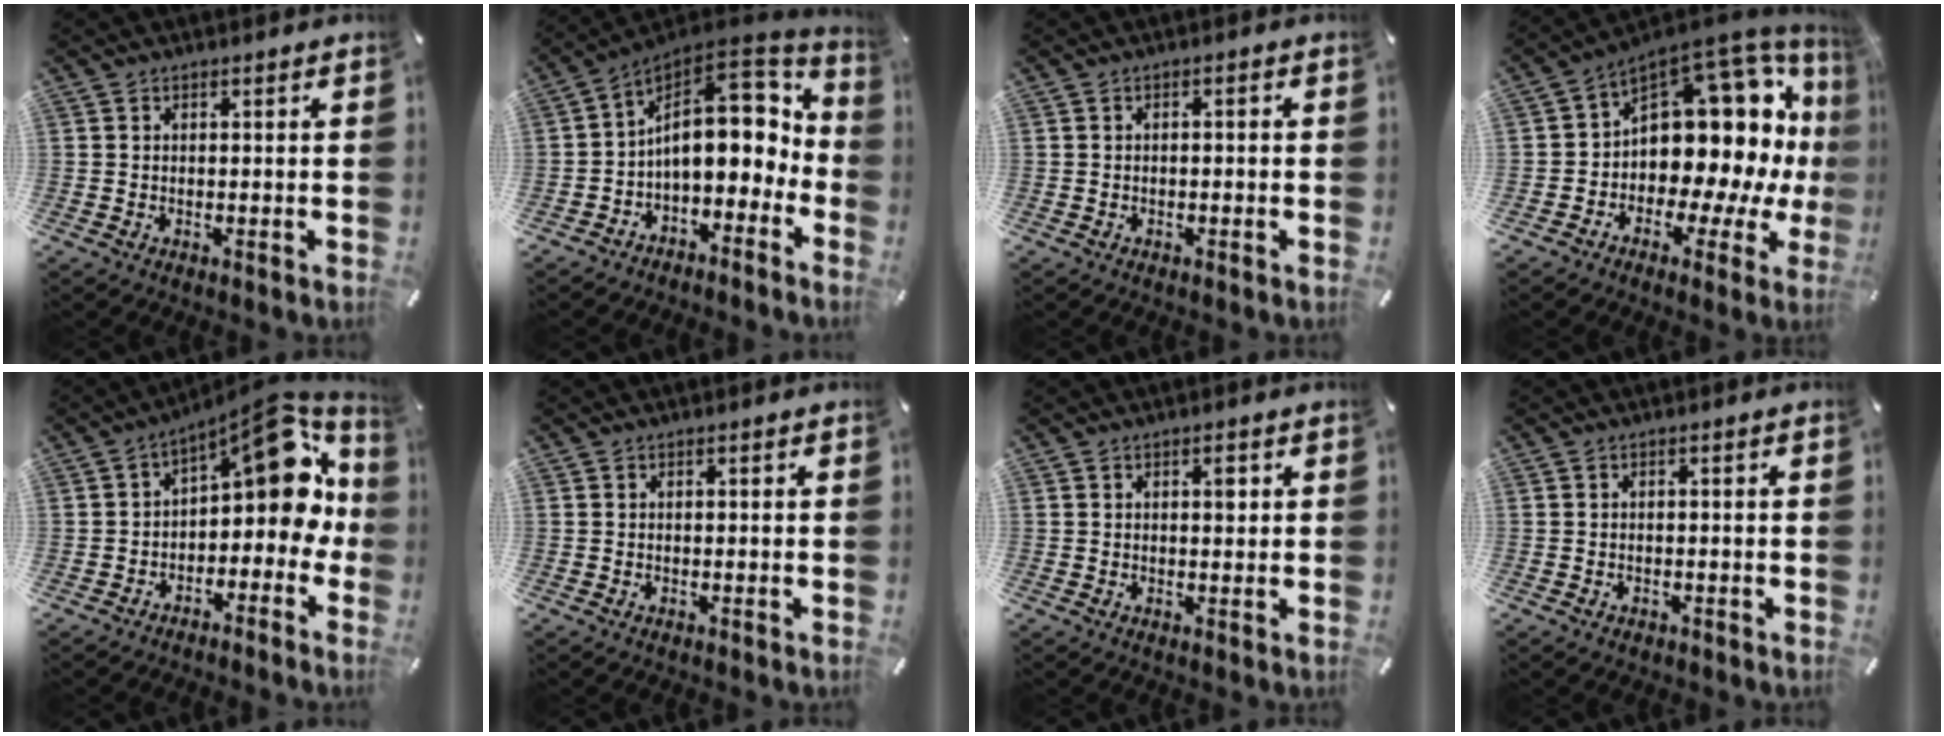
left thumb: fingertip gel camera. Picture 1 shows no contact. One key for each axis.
{"total": 17.3, "fx": 2.2, "fy": 10.9, "fz": 13.3, "tx": -0.179, "ty": -0.025, "tz": 0.040}
{"total": 1.2, "fx": -0.8, "fy": 0.4, "fz": 0.7, "tx": -0.012, "ty": 0.002, "tz": -0.016}
{"total": 17.8, "fx": 5.1, "fy": 11.4, "fz": 12.7, "tx": -0.167, "ty": -0.071, "tz": 0.094}
{"total": 12.9, "fx": 5.1, "fy": 6.7, "fz": 9.8, "tx": -0.116, "ty": -0.044, "tz": 0.087}
{"total": 0.0}
{"total": 2.2, "fx": 0.7, "fy": 1.1, "fz": 1.8, "tx": -0.022, "ty": -0.001, "tz": 0.007}
{"total": 0.9, "fx": -0.6, "fy": 0.6, "fz": 0.3, "tx": -0.007, "ty": 0.002, "tz": -0.014}